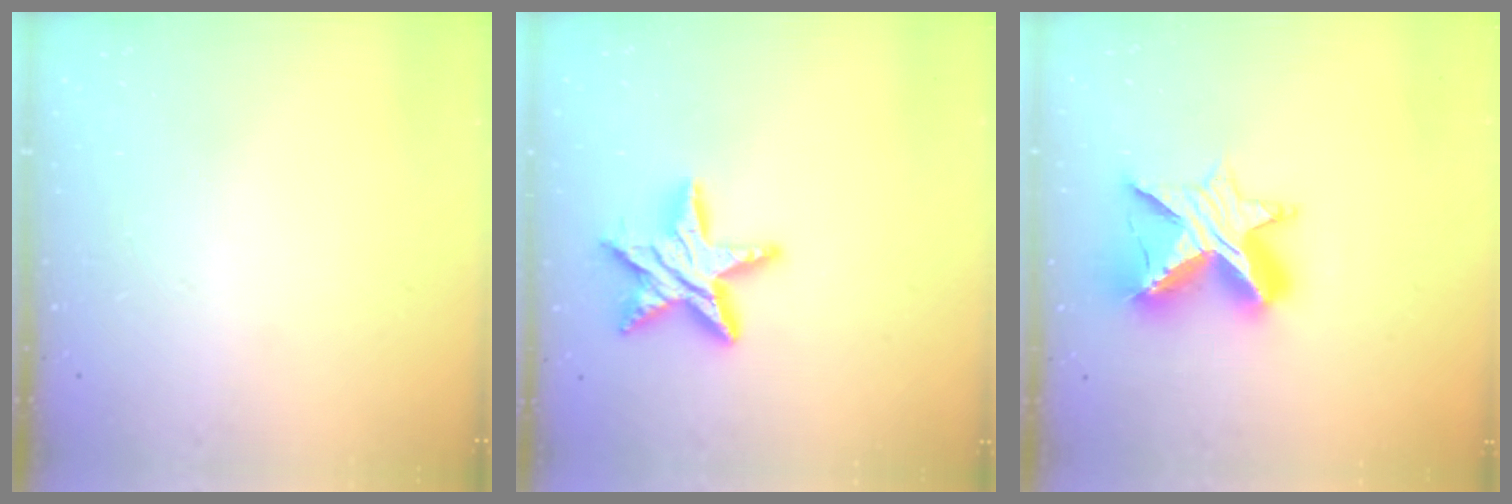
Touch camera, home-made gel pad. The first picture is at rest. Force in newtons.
{"total": 13.1, "press": 13.1, "slide": 1.0}
{"total": 13.1, "press": 13.1, "slide": 0.6}